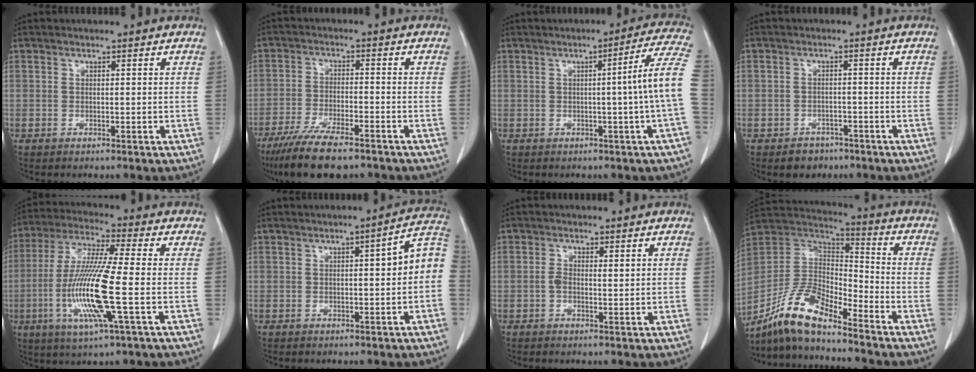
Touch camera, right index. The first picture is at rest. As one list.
[{"total": 11.3, "force": [-8.6, 2.3, 6.8], "torque": [-0.115, -0.024, -0.143]}, {"total": 8.7, "force": [-0.6, -2.0, 8.5], "torque": [-0.099, 0.008, -0.010]}, {"total": 3.2, "force": [-2.2, 2.3, 0.6], "torque": [-0.008, 0.009, -0.027]}, {"total": 14.4, "force": [-3.3, 0.1, 14.0], "torque": [-0.292, -0.015, -0.070]}, {"total": 6.3, "force": [-0.1, 0.8, 6.2], "torque": [-0.075, 0.021, -0.008]}, {"total": 1.9, "force": [0.1, 0.8, 1.7], "torque": [-0.037, 0.007, 0.002]}, {"total": 12.2, "force": [-9.7, 2.7, 6.8], "torque": [-0.144, 0.014, -0.187]}]